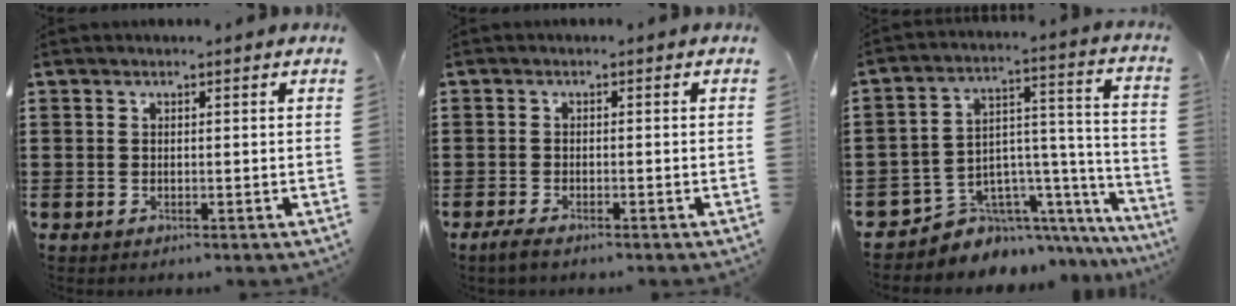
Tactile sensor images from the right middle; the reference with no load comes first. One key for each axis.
{"total": 1.6, "fx": -1.3, "fy": 0.2, "fz": 0.8, "tx": -0.025, "ty": -0.004, "tz": -0.028}
{"total": 5.7, "fx": -4.6, "fy": 3.4, "fz": -0.1, "tx": -0.013, "ty": -0.009, "tz": -0.083}